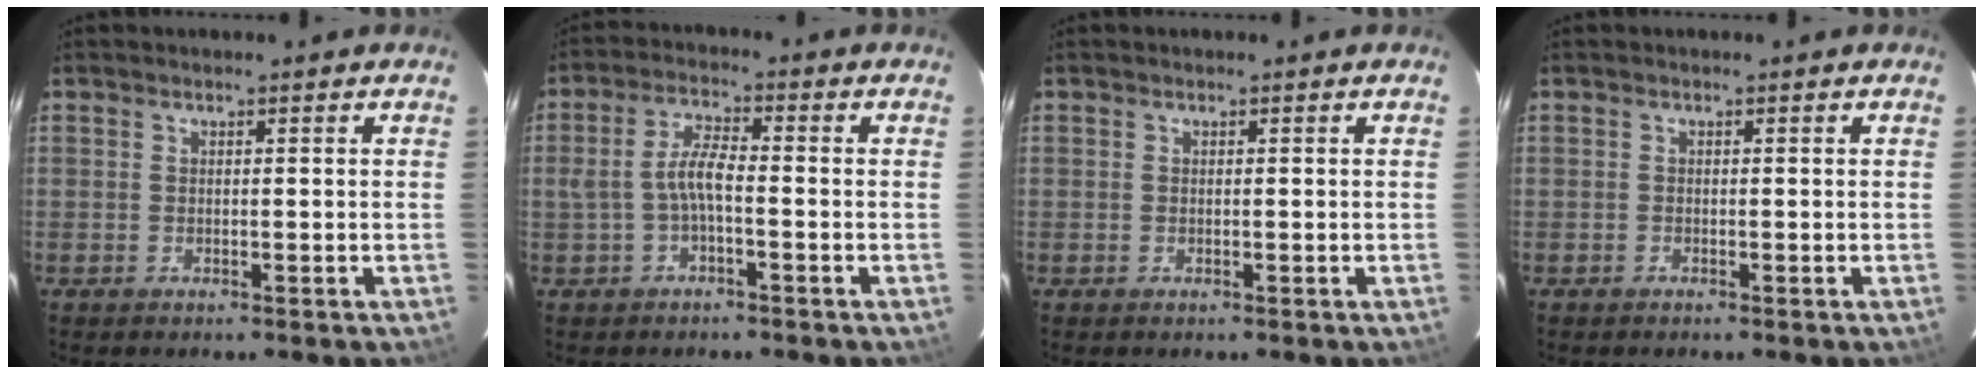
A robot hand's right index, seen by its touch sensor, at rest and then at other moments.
{"total": 4.7, "force": [-1.4, 1.2, 4.3], "torque": [-0.093, 0.011, -0.026]}
{"total": 0.0}
{"total": 0.0}